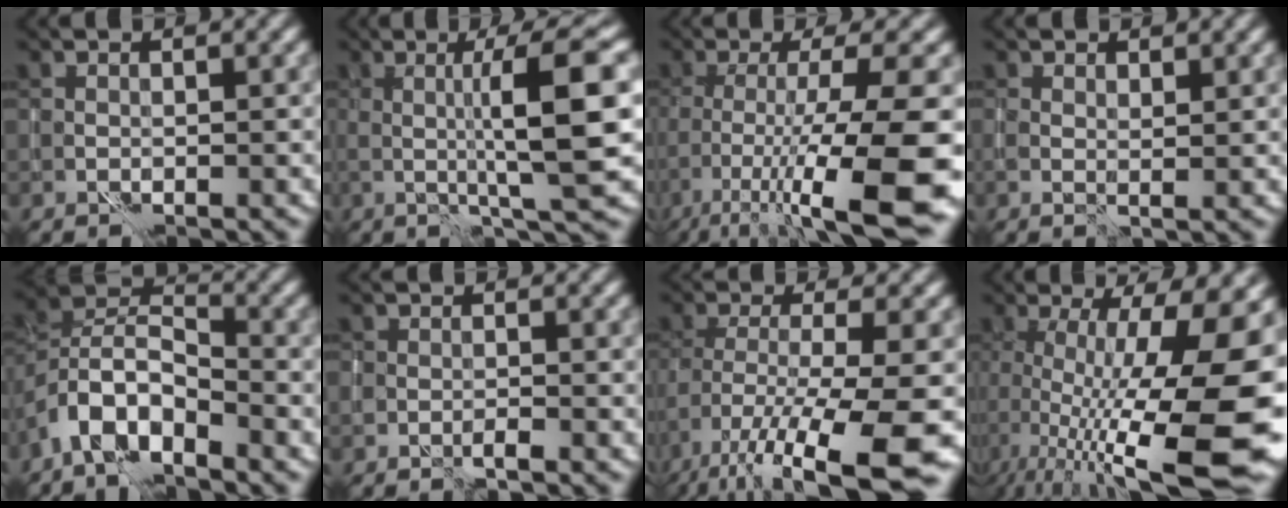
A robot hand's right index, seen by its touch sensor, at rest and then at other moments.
{"total": 8.4, "force": [0.5, 1.1, 8.3], "torque": [-0.117, 0.011, 0.011]}
{"total": 12.8, "force": [-5.6, 2.4, 11.2], "torque": [-0.178, -0.012, -0.087]}
{"total": 1.3, "force": [0.7, 0.7, 0.9], "torque": [-0.015, -0.001, 0.014]}
{"total": 6.4, "force": [-4.1, 3.0, 3.9], "torque": [-0.066, 0.007, -0.089]}
{"total": 1.2, "force": [-0.8, 0.5, 0.6], "torque": [-0.013, 0.001, -0.017]}
{"total": 12.6, "force": [-7.3, 3.0, 9.8], "torque": [-0.188, -0.022, -0.113]}
{"total": 15.7, "force": [-1.9, 4.4, 15.0], "torque": [-0.211, -0.002, -0.023]}